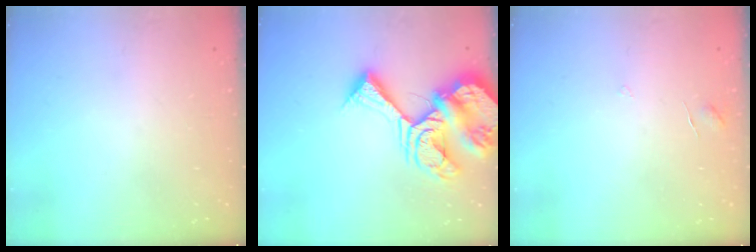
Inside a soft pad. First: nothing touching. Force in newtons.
{"total": 19.2, "press": 19.1, "slide": 2.4}
{"total": 2.9, "press": 2.9, "slide": 0.2}